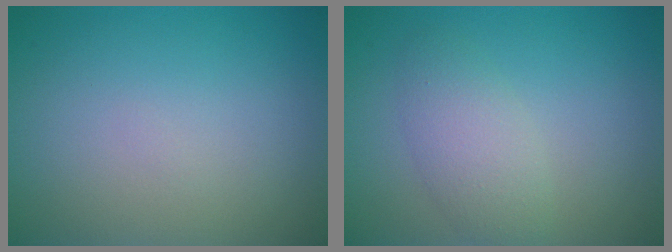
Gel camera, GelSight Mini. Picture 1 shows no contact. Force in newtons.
{"total": 2.9, "press": 2.9, "slide": 0.2}